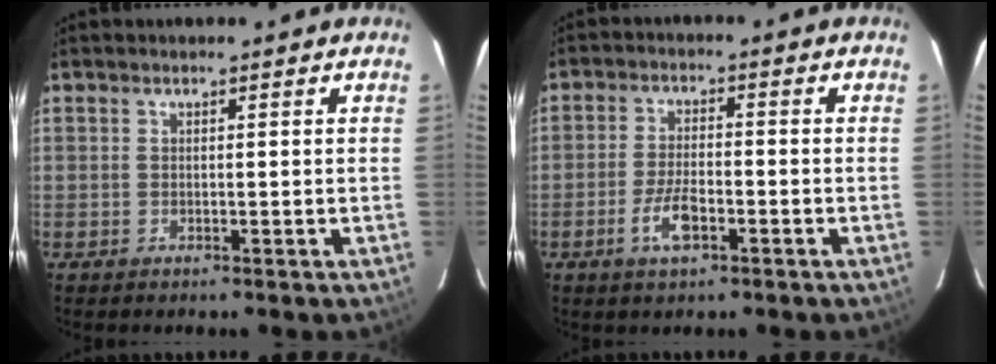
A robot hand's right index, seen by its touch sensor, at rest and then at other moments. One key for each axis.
{"total": 5.8, "fx": -2.8, "fy": 2.1, "fz": 4.6, "tx": -0.100, "ty": -0.001, "tz": -0.053}